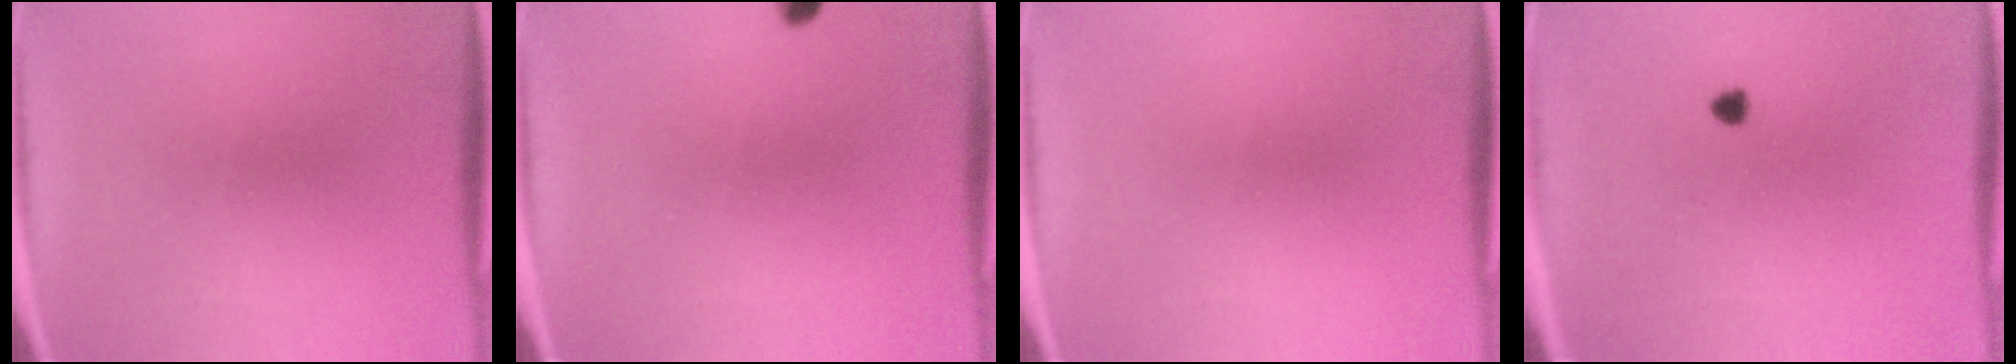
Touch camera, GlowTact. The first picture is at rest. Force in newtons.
{"total": 1.8}
{"total": 0.0}
{"total": 1.2}